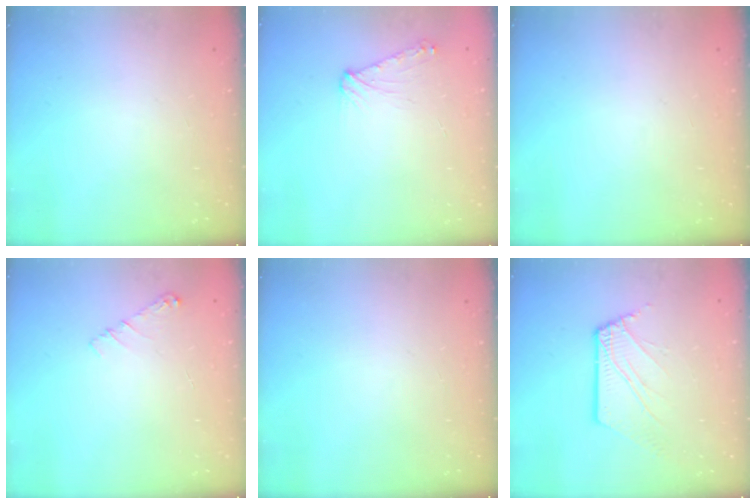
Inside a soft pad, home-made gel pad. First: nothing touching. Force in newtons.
{"total": 6.7, "press": 6.6, "slide": 1.1}
{"total": 0.0}
{"total": 4.1, "press": 4.1, "slide": 0.6}
{"total": 0.0}
{"total": 6.9, "press": 6.8, "slide": 0.8}